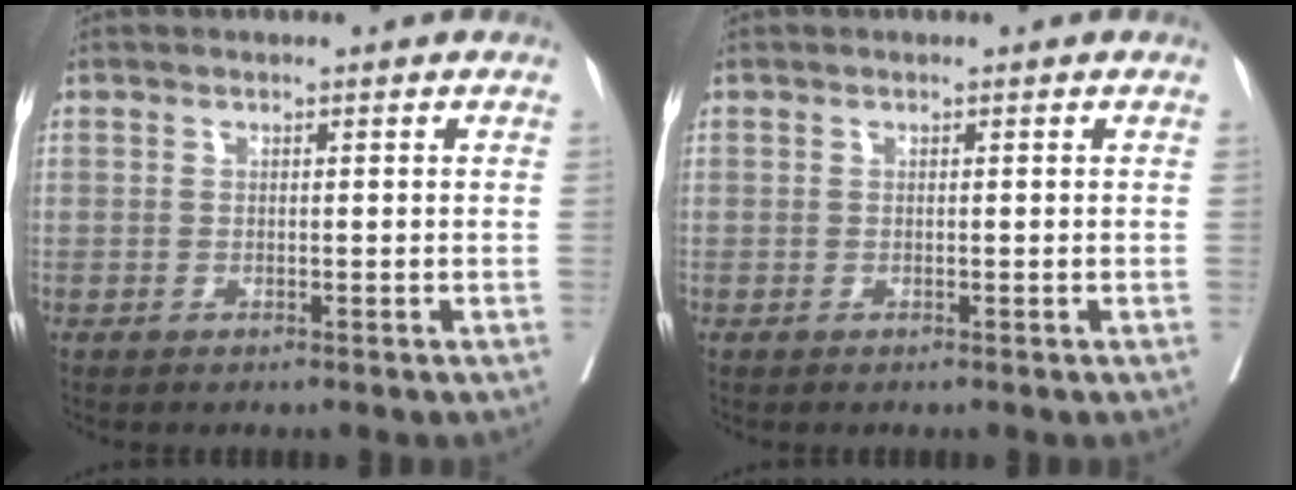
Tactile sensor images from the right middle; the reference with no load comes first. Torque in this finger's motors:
{"motor_torque": [0.00, 0.00, -0.05, -0.03]}